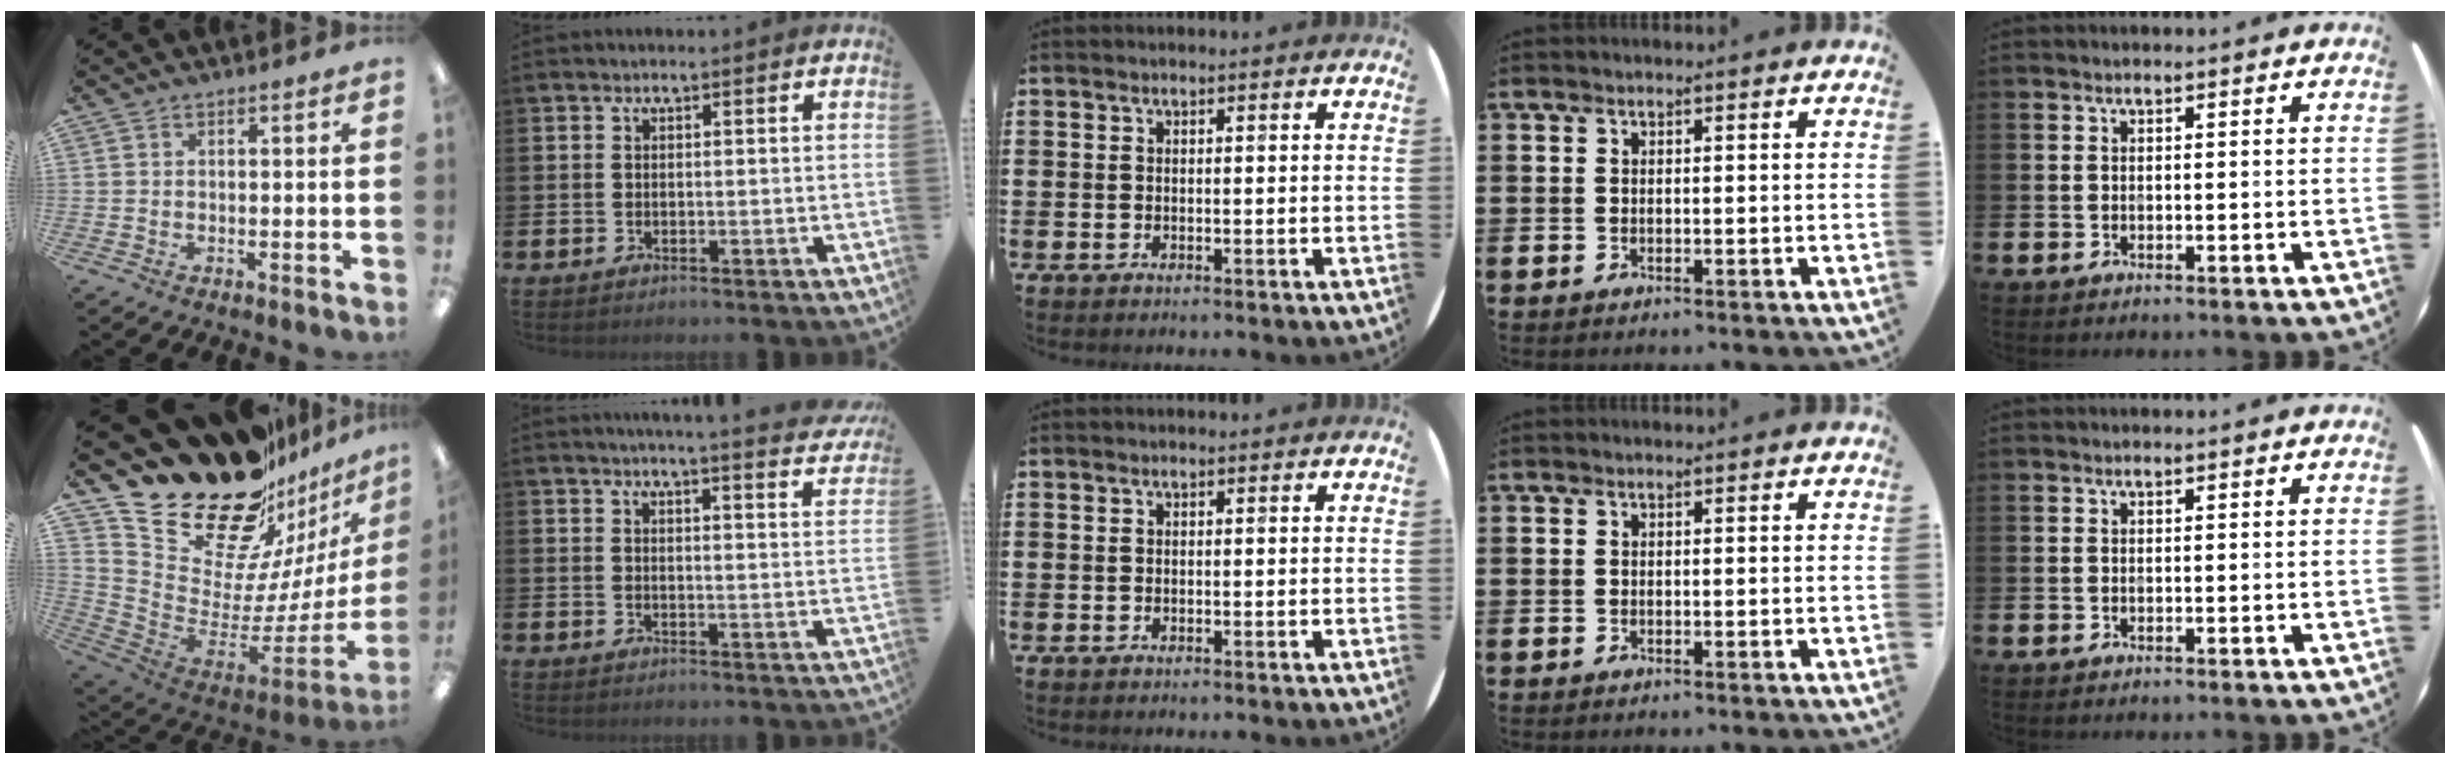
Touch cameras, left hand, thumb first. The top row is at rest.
{"thumb": {"total": 25.3, "force": [19.8, 12.1, 10.2], "torque": [-0.155, -0.165, 0.380]}, "index": {"total": 4.4, "force": [4.2, -0.5, 0.9], "torque": [-0.016, -0.032, 0.069]}}